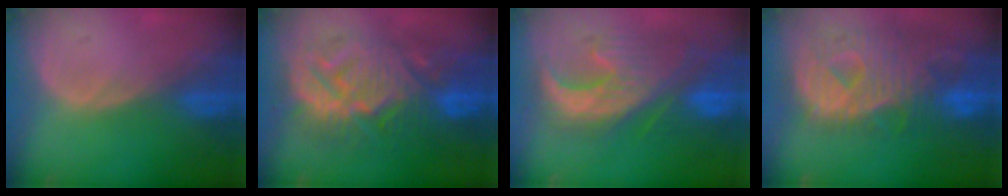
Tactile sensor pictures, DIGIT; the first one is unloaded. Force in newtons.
{"total": 12.0, "press": 11.9, "slide": 1.0}
{"total": 10.5, "press": 10.2, "slide": 2.5}
{"total": 12.8, "press": 11.0, "slide": 6.7}